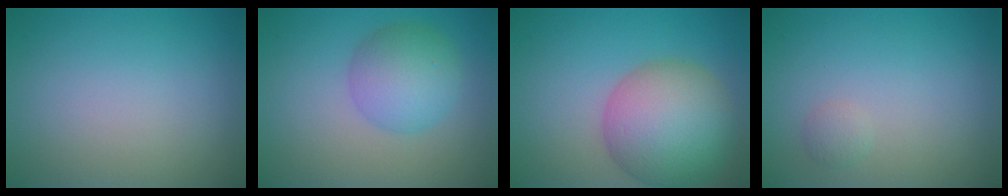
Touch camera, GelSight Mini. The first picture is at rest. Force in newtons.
{"total": 4.8, "press": 4.8, "slide": 0.2}
{"total": 9.3, "press": 9.3, "slide": 0.2}
{"total": 0.8, "press": 0.8, "slide": 0.1}